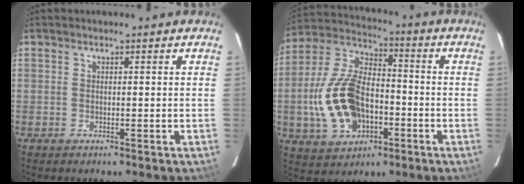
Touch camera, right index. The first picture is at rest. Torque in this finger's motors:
{"motor_torque": [1.38, -0.76, 0.47, 0.10]}